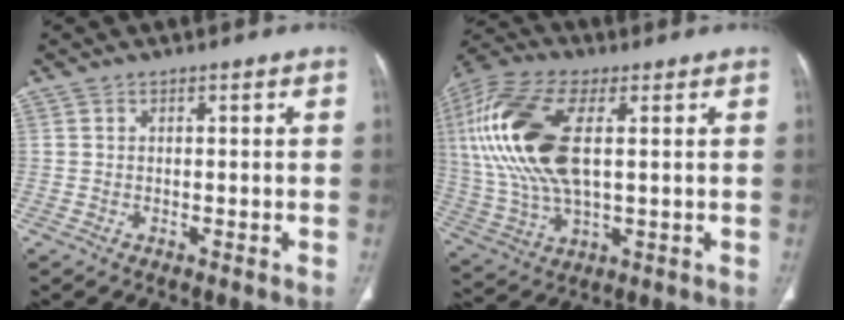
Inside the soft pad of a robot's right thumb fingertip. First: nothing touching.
{"total": 21.4, "force": [4.0, 10.2, 18.4], "torque": [-0.412, -0.001, 0.072]}